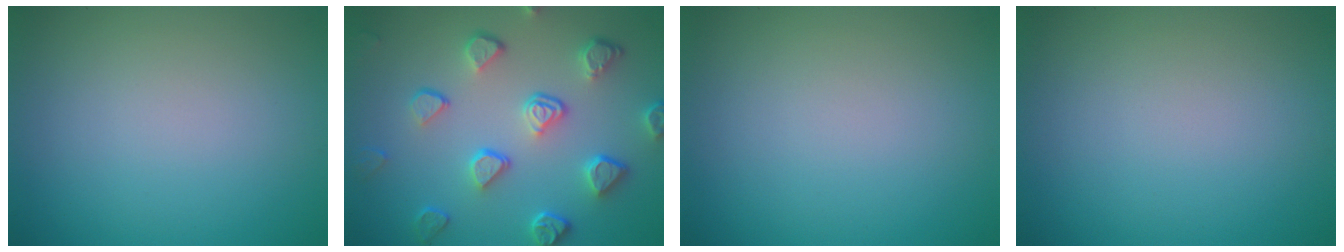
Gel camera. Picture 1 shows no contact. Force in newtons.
{"total": 5.2, "press": 4.2, "slide": 3.0}
{"total": 0.0}
{"total": 0.0}